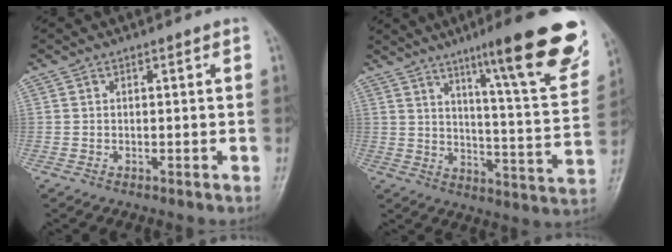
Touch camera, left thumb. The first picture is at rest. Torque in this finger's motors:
{"motor_torque": [0.89, 0.24, 1.64, -1.11, 0.22]}